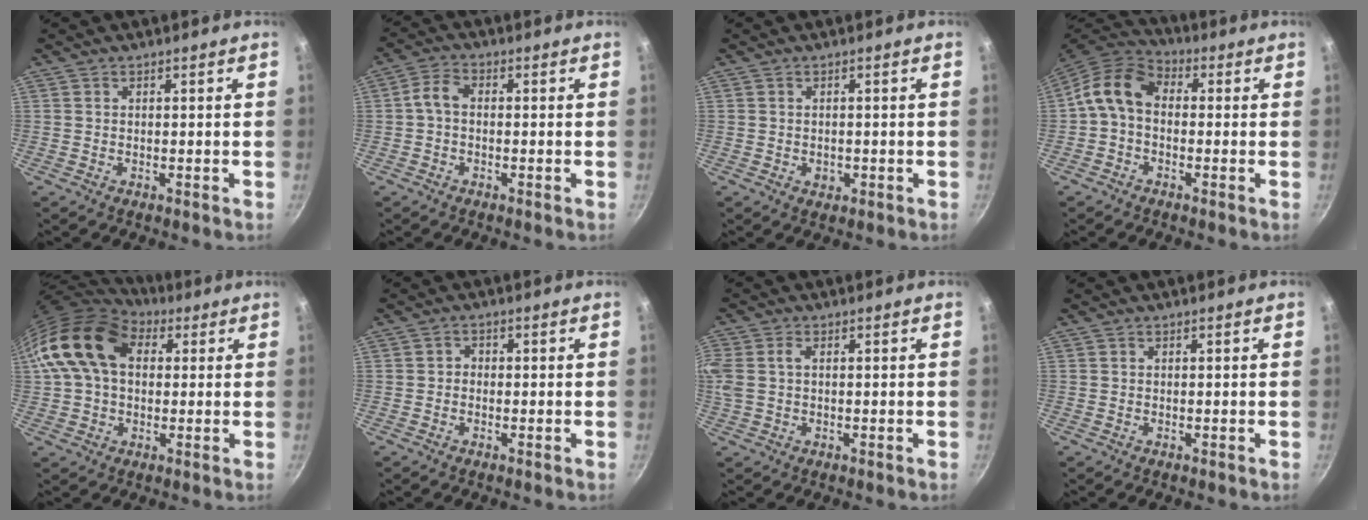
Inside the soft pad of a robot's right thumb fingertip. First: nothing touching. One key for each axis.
{"total": 3.7, "fx": -0.5, "fy": 2.4, "fz": 2.7, "tx": -0.057, "ty": 0.021, "tz": -0.019}
{"total": 1.7, "fx": -0.4, "fy": 1.3, "fz": 1.1, "tx": -0.016, "ty": 0.001, "tz": -0.002}
{"total": 9.1, "fx": -0.2, "fy": 6.7, "fz": 6.3, "tx": -0.109, "ty": 0.033, "tz": -0.026}
{"total": 16.5, "fx": 4.0, "fy": 11.4, "fz": 11.2, "tx": -0.187, "ty": 0.022, "tz": 0.056}
{"total": 1.3, "fx": -0.3, "fy": 1.2, "fz": 0.6, "tx": -0.006, "ty": 0.005, "tz": -0.009}
{"total": 7.3, "fx": 1.3, "fy": 4.8, "fz": 5.3, "tx": -0.117, "ty": 0.012, "tz": 0.019}
{"total": 0.0}